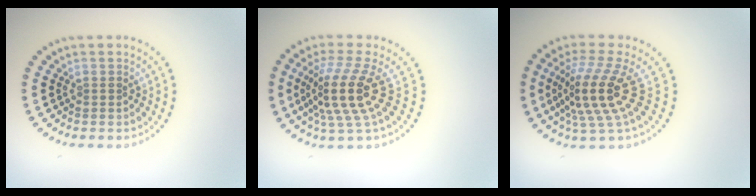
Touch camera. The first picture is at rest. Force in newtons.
{"total": 5.0, "press": 3.6, "slide": 3.5}
{"total": 4.9, "press": 3.5, "slide": 3.4}